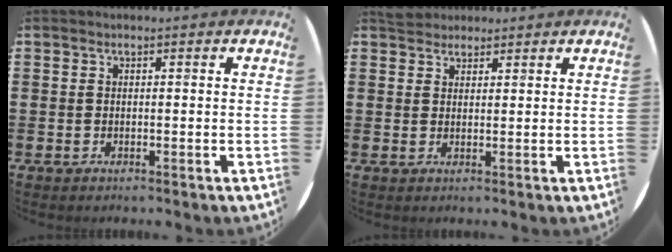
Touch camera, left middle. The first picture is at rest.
{"total": 2.5, "force": [2.3, 0.9, 0.0], "torque": [0.003, 0.002, 0.044]}